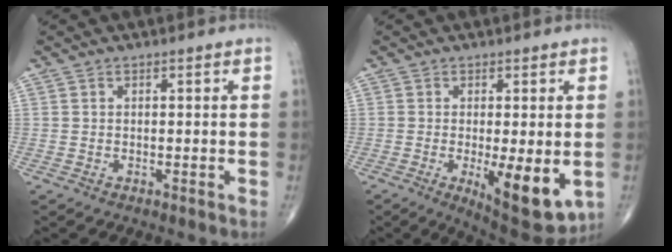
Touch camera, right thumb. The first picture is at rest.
{"total": 11.6, "force": [-2.5, 3.8, 10.6], "torque": [-0.148, -0.027, -0.027]}